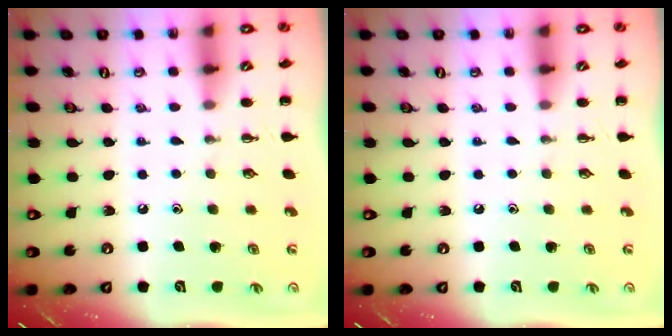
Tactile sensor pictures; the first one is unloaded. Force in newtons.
{"total": 0.0}